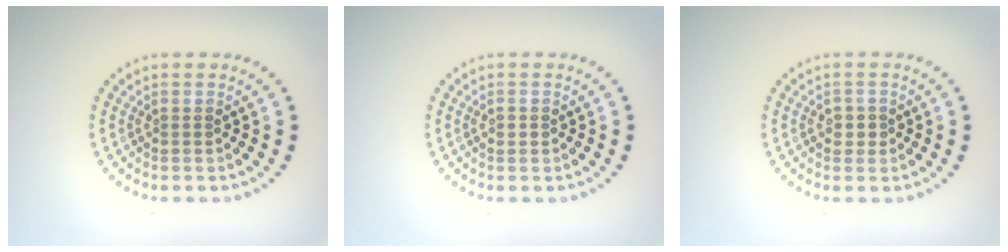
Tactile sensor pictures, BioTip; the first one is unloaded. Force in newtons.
{"total": 1.1, "press": 1.1, "slide": 0.2}
{"total": 1.3, "press": 1.3, "slide": 0.4}